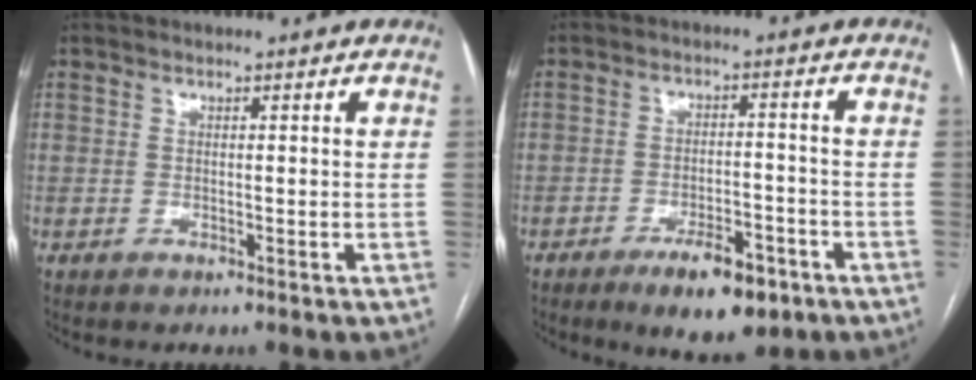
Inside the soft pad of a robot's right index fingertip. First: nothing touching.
{"total": 8.4, "force": [-5.2, 2.9, 5.9], "torque": [-0.090, -0.003, -0.076]}